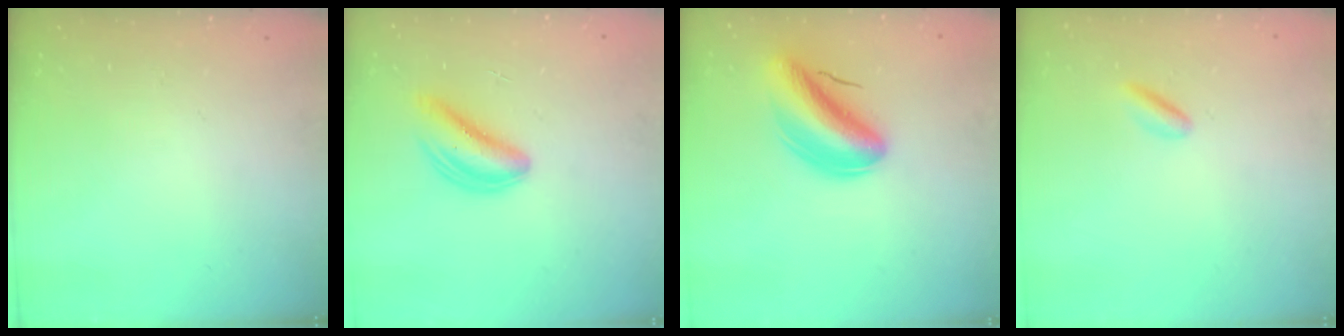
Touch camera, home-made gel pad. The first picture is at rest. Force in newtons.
{"total": 5.4, "press": 5.3, "slide": 1.1}
{"total": 9.9, "press": 9.4, "slide": 2.9}
{"total": 2.2, "press": 2.2, "slide": 0.3}